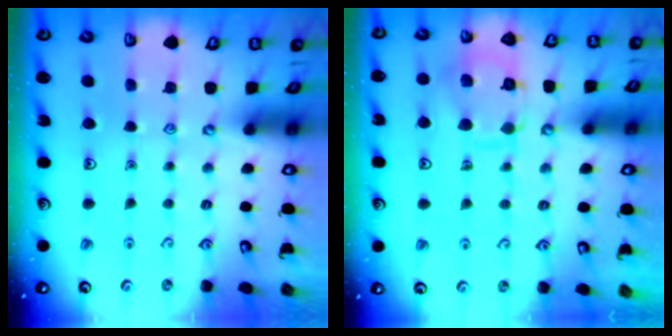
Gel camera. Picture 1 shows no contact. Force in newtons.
{"total": 11.6, "press": 11.6, "slide": 0.5}